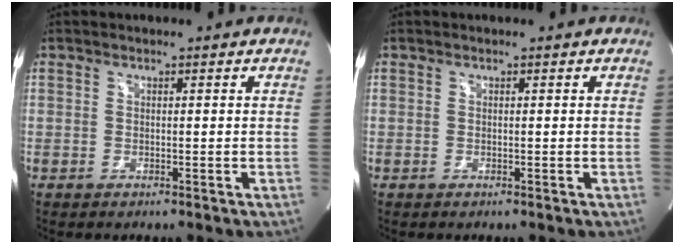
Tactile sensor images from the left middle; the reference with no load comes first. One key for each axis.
{"total": 0.0}